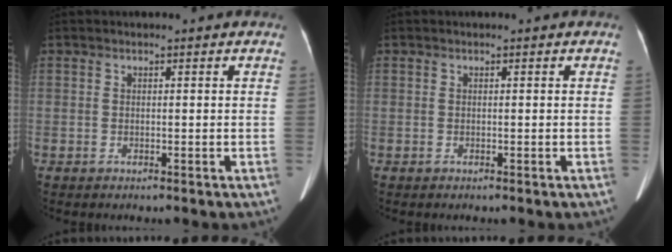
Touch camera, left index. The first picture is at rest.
{"total": 0.0}